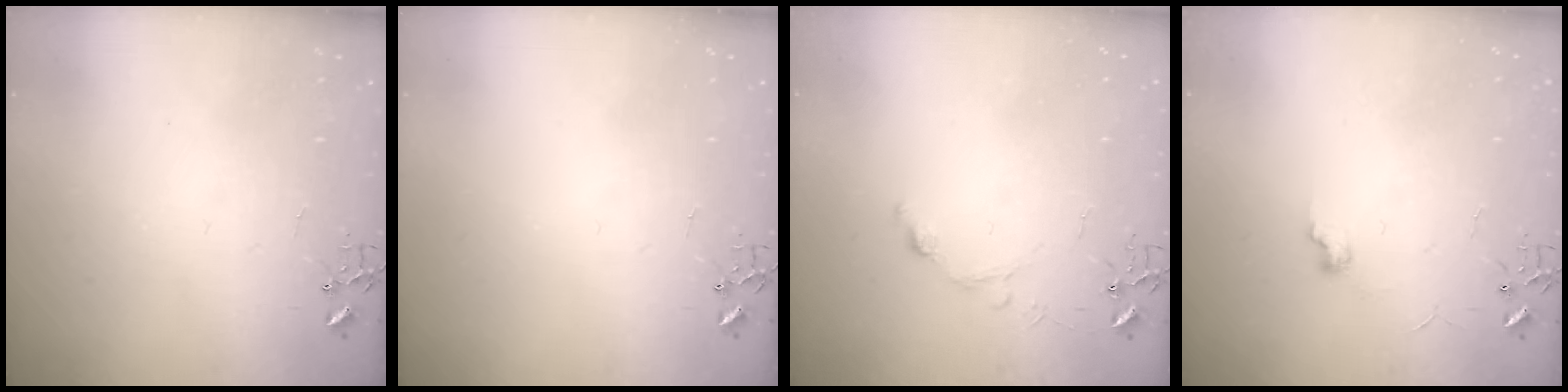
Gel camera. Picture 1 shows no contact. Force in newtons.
{"total": 0.0}
{"total": 7.3, "press": 7.3, "slide": 0.8}
{"total": 5.9, "press": 5.9, "slide": 0.7}